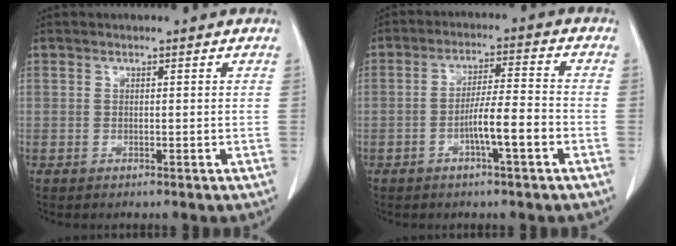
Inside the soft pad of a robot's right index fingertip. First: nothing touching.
{"total": 6.5, "force": [-2.7, 0.3, 5.9], "torque": [-0.107, 0.008, -0.048]}